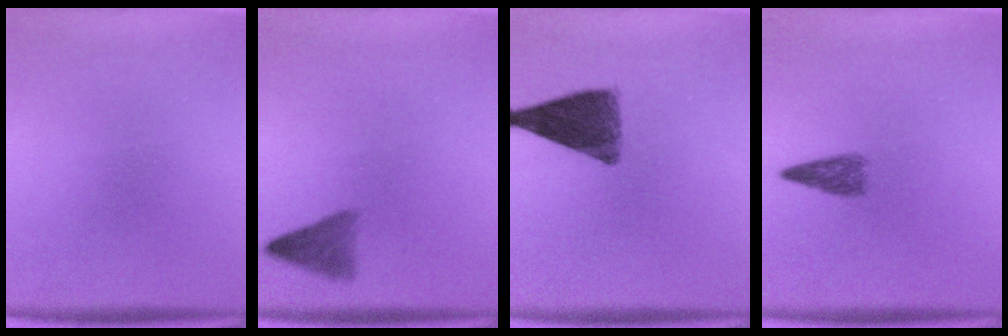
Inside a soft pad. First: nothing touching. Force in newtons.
{"total": 2.8}
{"total": 9.3}
{"total": 2.5}